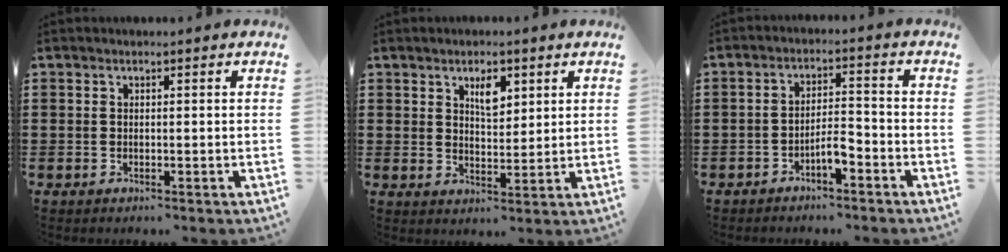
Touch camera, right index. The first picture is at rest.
{"total": 4.1, "force": [2.3, 2.0, 2.8], "torque": [-0.038, -0.002, 0.034]}
{"total": 4.0, "force": [-2.5, 1.2, 2.9], "torque": [-0.059, 0.007, -0.051]}